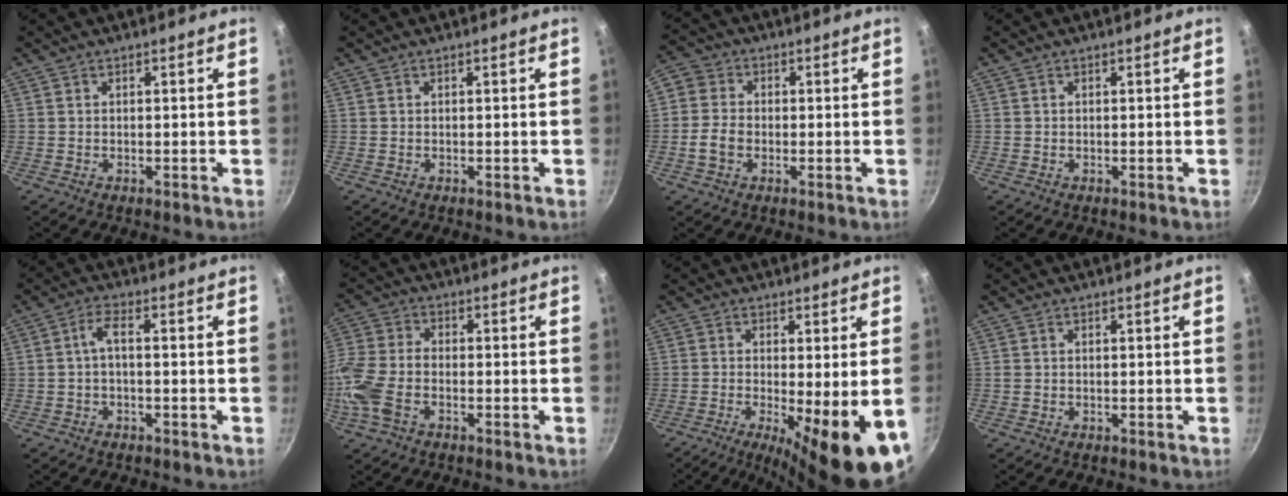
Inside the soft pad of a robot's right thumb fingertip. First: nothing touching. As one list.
[{"total": 0.0}, {"total": 6.2, "force": [-1.2, 5.1, 3.4], "torque": [-0.049, 0.013, -0.038]}, {"total": 0.0}, {"total": 3.3, "force": [-0.8, 1.1, 3.0], "torque": [-0.069, 0.020, -0.018]}, {"total": 10.7, "force": [-4.1, 6.1, 7.8], "torque": [-0.171, 0.024, -0.100]}, {"total": 13.7, "force": [-4.5, 2.6, 12.7], "torque": [-0.185, -0.014, -0.059]}, {"total": 0.0}]